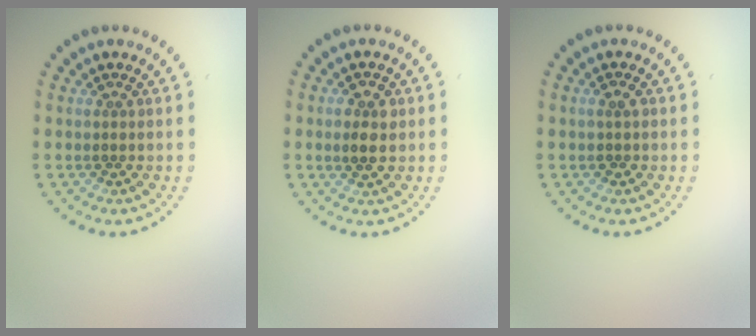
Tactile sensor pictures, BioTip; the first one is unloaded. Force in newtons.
{"total": 2.3, "press": 2.3, "slide": 0.3}
{"total": 0.9, "press": 0.8, "slide": 0.2}